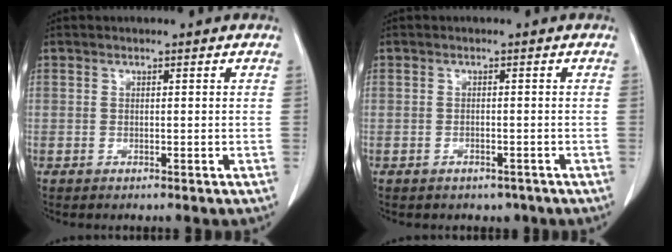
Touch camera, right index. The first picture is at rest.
{"total": 2.2, "force": [-1.6, 1.4, 0.3], "torque": [-0.002, 0.004, -0.017]}